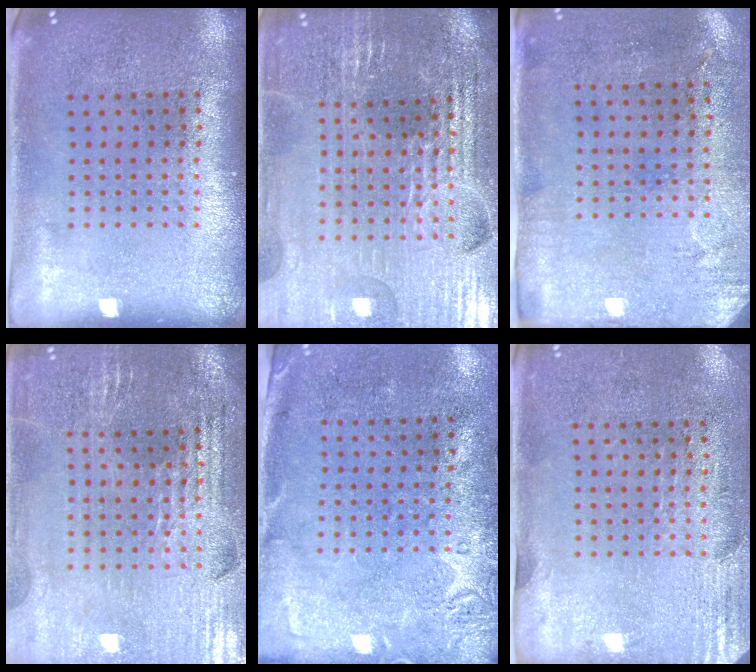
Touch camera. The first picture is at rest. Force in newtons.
{"total": 3.8, "press": 3.8, "slide": 0.8}
{"total": 2.9, "press": 2.4, "slide": 1.7}
{"total": 2.9, "press": 2.9, "slide": 0.5}
{"total": 2.8, "press": 2.1, "slide": 1.7}
{"total": 2.9, "press": 2.5, "slide": 1.5}